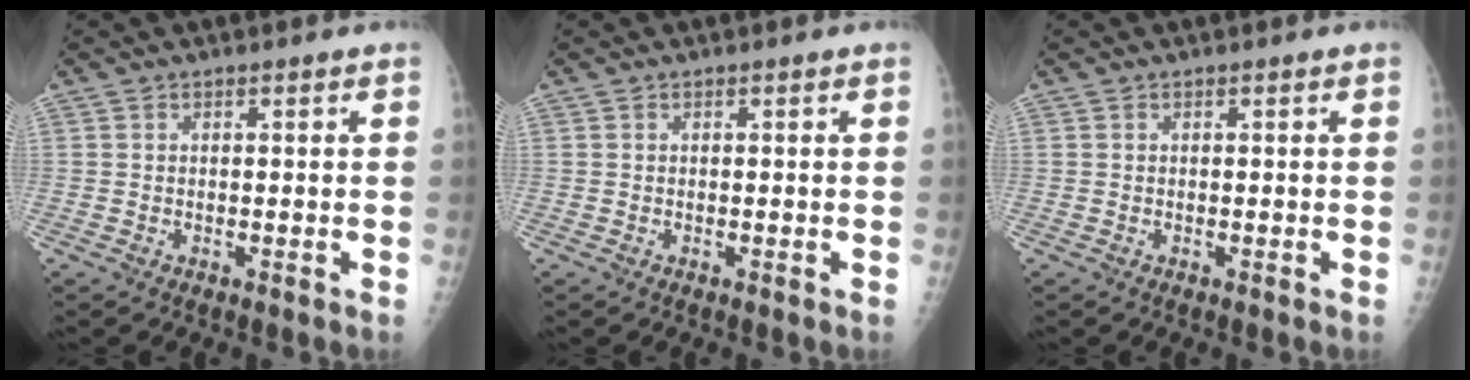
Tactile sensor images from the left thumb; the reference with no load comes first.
{"total": 0.0}
{"total": 0.0}